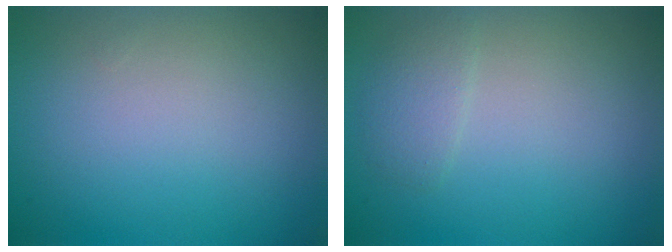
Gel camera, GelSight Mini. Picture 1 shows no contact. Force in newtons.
{"total": 1.5, "press": 1.5, "slide": 0.0}